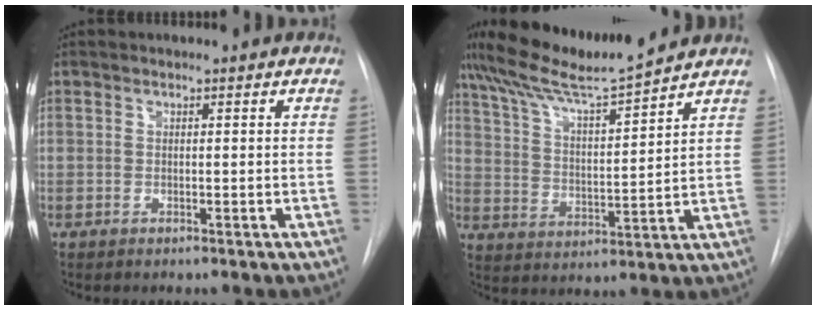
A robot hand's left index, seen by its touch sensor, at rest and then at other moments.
{"total": 12.3, "force": [11.2, -0.7, 5.2], "torque": [-0.102, 0.005, 0.198]}